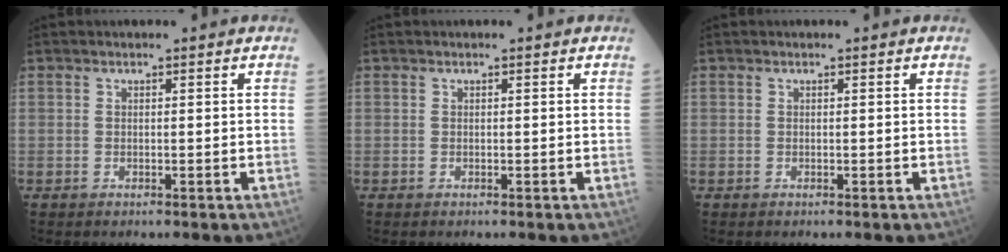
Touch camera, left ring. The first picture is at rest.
{"total": 0.0}
{"total": 0.0}